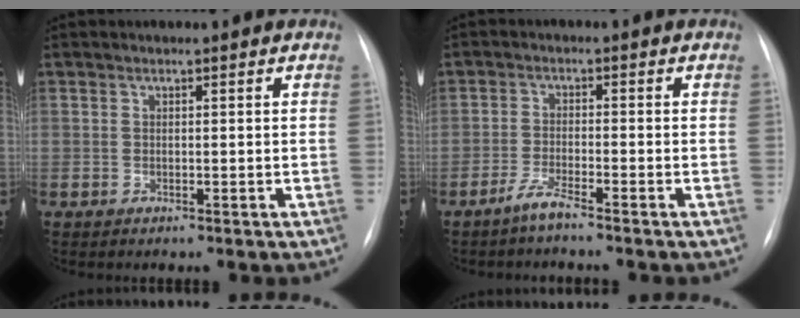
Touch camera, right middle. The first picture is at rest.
{"total": 3.0, "force": [-2.5, -0.3, 1.6], "torque": [-0.042, -0.006, -0.054]}